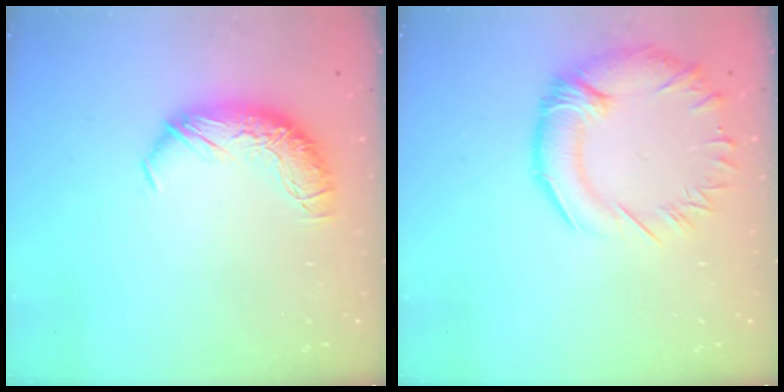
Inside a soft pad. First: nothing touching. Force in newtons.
{"total": 4.5, "press": 3.8, "slide": 2.3}